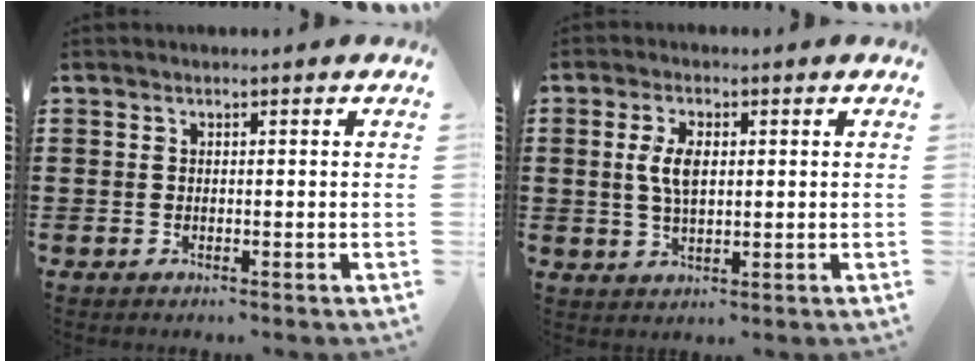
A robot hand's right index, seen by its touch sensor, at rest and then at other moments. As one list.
[{"total": 5.0, "force": [0.8, 2.2, 4.4], "torque": [-0.098, 0.007, 0.010]}]